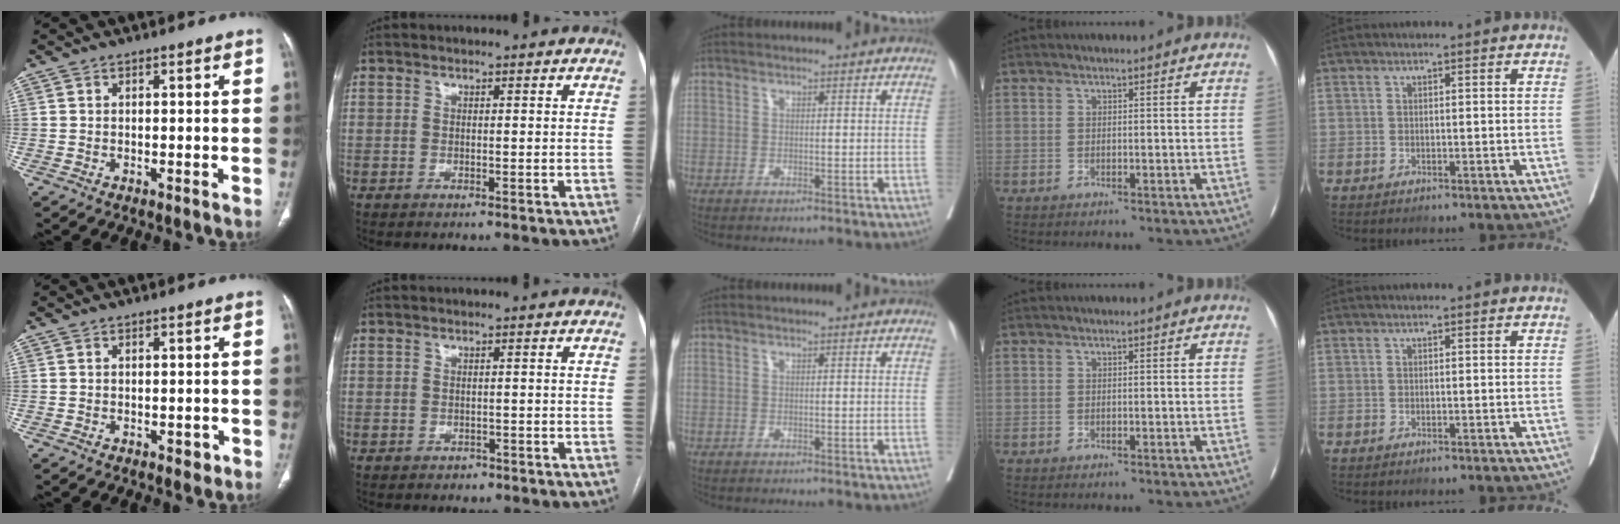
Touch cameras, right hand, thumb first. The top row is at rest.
{"thumb": {"total": 1.3, "force": [-0.4, 0.9, 0.9], "torque": [-0.006, 0.000, -0.003]}, "index": {"total": 1.2, "force": [-0.8, 0.9, 0.2], "torque": [-0.003, 0.003, -0.010]}}